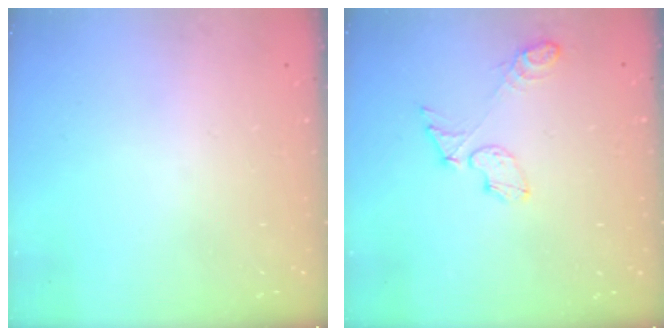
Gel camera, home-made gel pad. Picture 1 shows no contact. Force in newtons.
{"total": 6.8, "press": 6.8, "slide": 0.4}